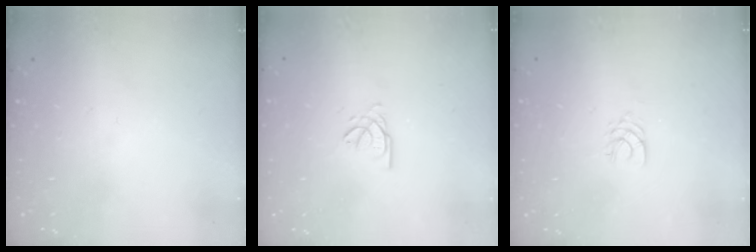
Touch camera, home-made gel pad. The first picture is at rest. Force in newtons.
{"total": 3.1, "press": 3.1, "slide": 0.2}
{"total": 2.5, "press": 2.5, "slide": 0.3}